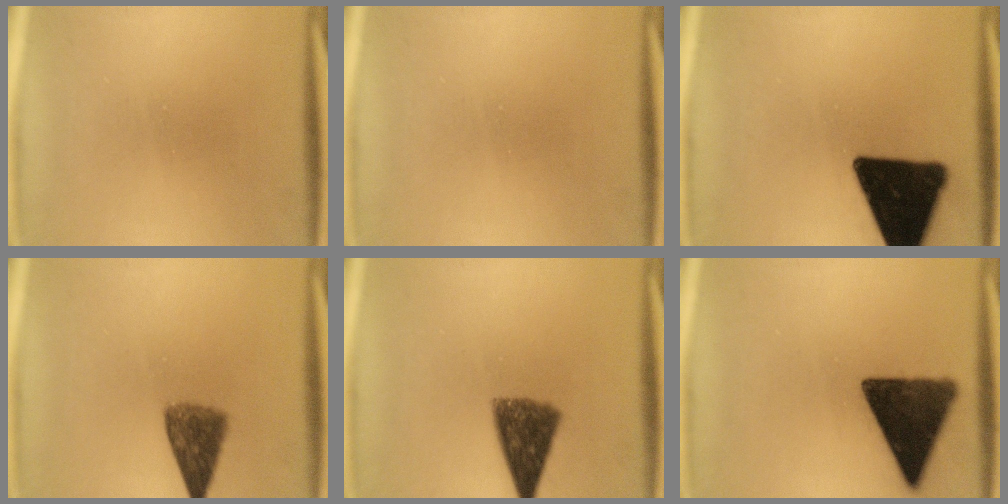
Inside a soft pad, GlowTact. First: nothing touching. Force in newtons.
{"total": 0.0}
{"total": 18.1}
{"total": 6.3}
{"total": 8.2}
{"total": 13.9}